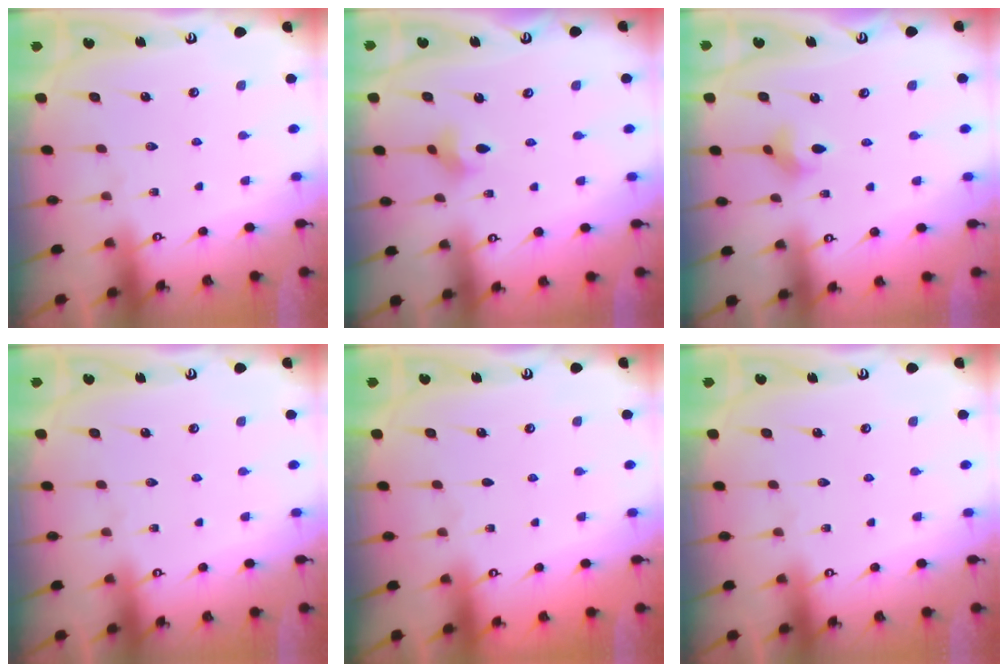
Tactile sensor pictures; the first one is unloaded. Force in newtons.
{"total": 2.9, "press": 2.8, "slide": 0.8}
{"total": 2.8, "press": 2.8, "slide": 0.2}
{"total": 0.0}
{"total": 0.0}
{"total": 0.0}